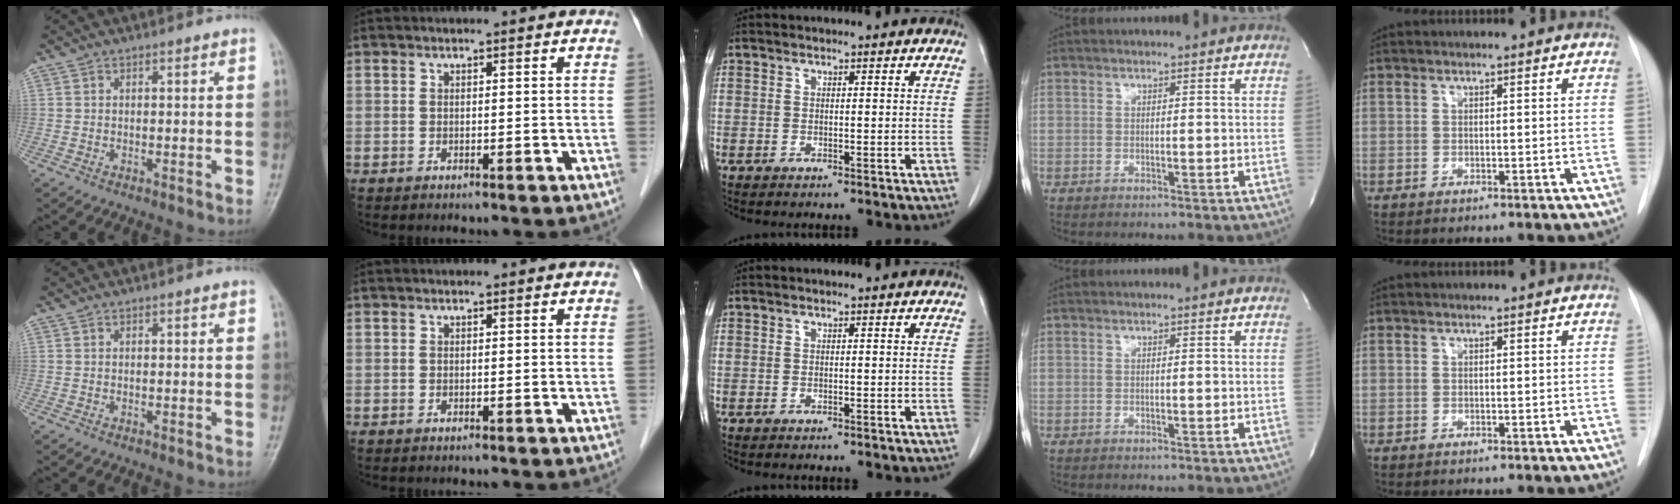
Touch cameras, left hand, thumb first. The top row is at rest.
{}